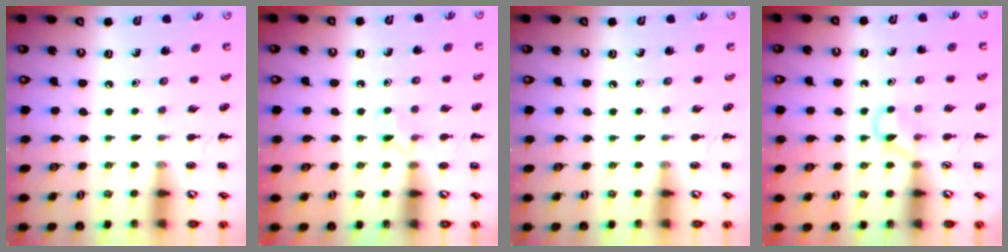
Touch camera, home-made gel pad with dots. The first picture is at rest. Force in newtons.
{"total": 5.0, "press": 4.8, "slide": 1.6}
{"total": 0.0}
{"total": 2.7, "press": 2.4, "slide": 1.1}